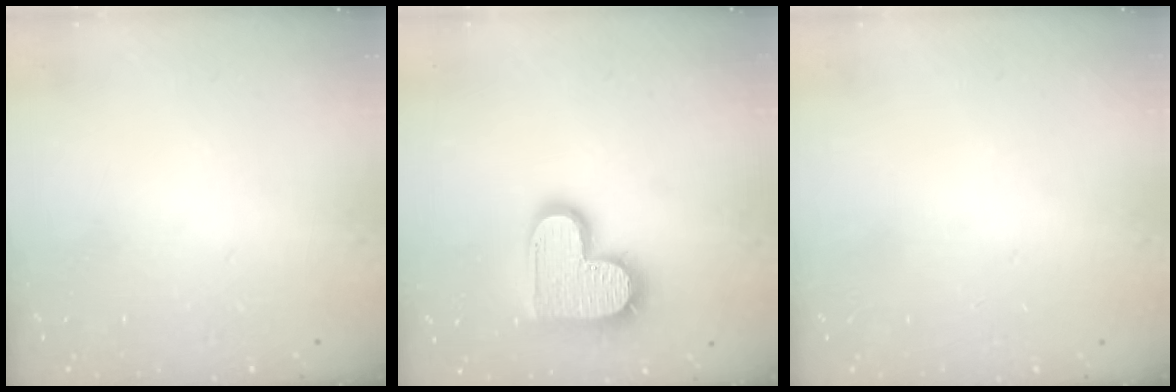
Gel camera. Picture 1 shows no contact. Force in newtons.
{"total": 16.0, "press": 16.0, "slide": 0.9}
{"total": 0.6, "press": 0.6, "slide": 0.2}